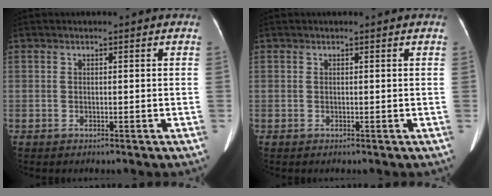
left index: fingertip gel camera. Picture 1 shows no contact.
{"total": 0.0}